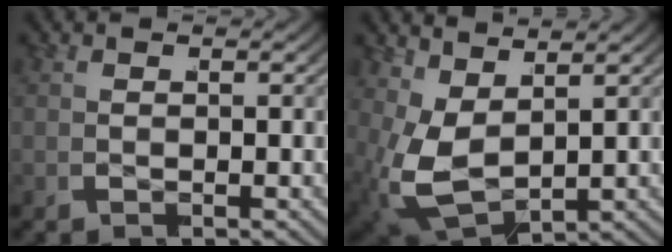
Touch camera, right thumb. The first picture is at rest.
{"total": 7.2, "force": [-0.5, 5.0, 5.1], "torque": [-0.136, -0.045, 0.014]}